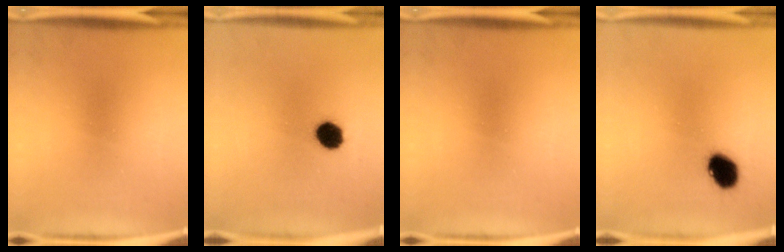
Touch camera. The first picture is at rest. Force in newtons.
{"total": 6.6}
{"total": 0.0}
{"total": 7.7}